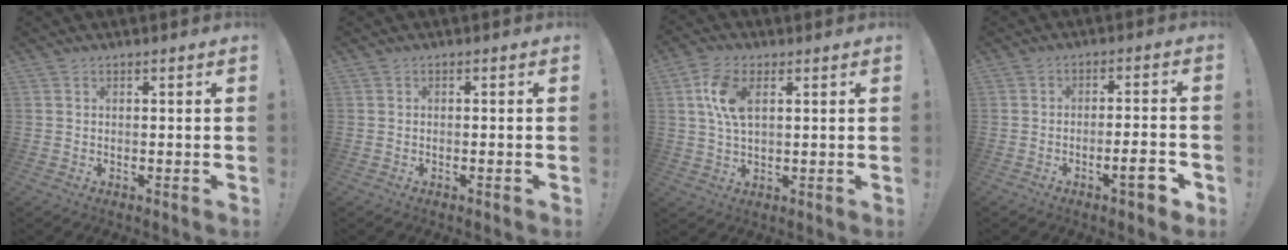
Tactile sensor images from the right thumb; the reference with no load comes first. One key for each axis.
{"total": 0.8, "fx": -0.6, "fy": -0.1, "fz": 0.5, "tx": -0.012, "ty": 0.001, "tz": -0.011}
{"total": 8.7, "fx": 2.7, "fy": 4.5, "fz": 6.9, "tx": -0.154, "ty": 0.002, "tz": 0.049}
{"total": 7.5, "fx": -3.6, "fy": 1.3, "fz": 6.4, "tx": -0.090, "ty": 0.013, "tz": -0.056}